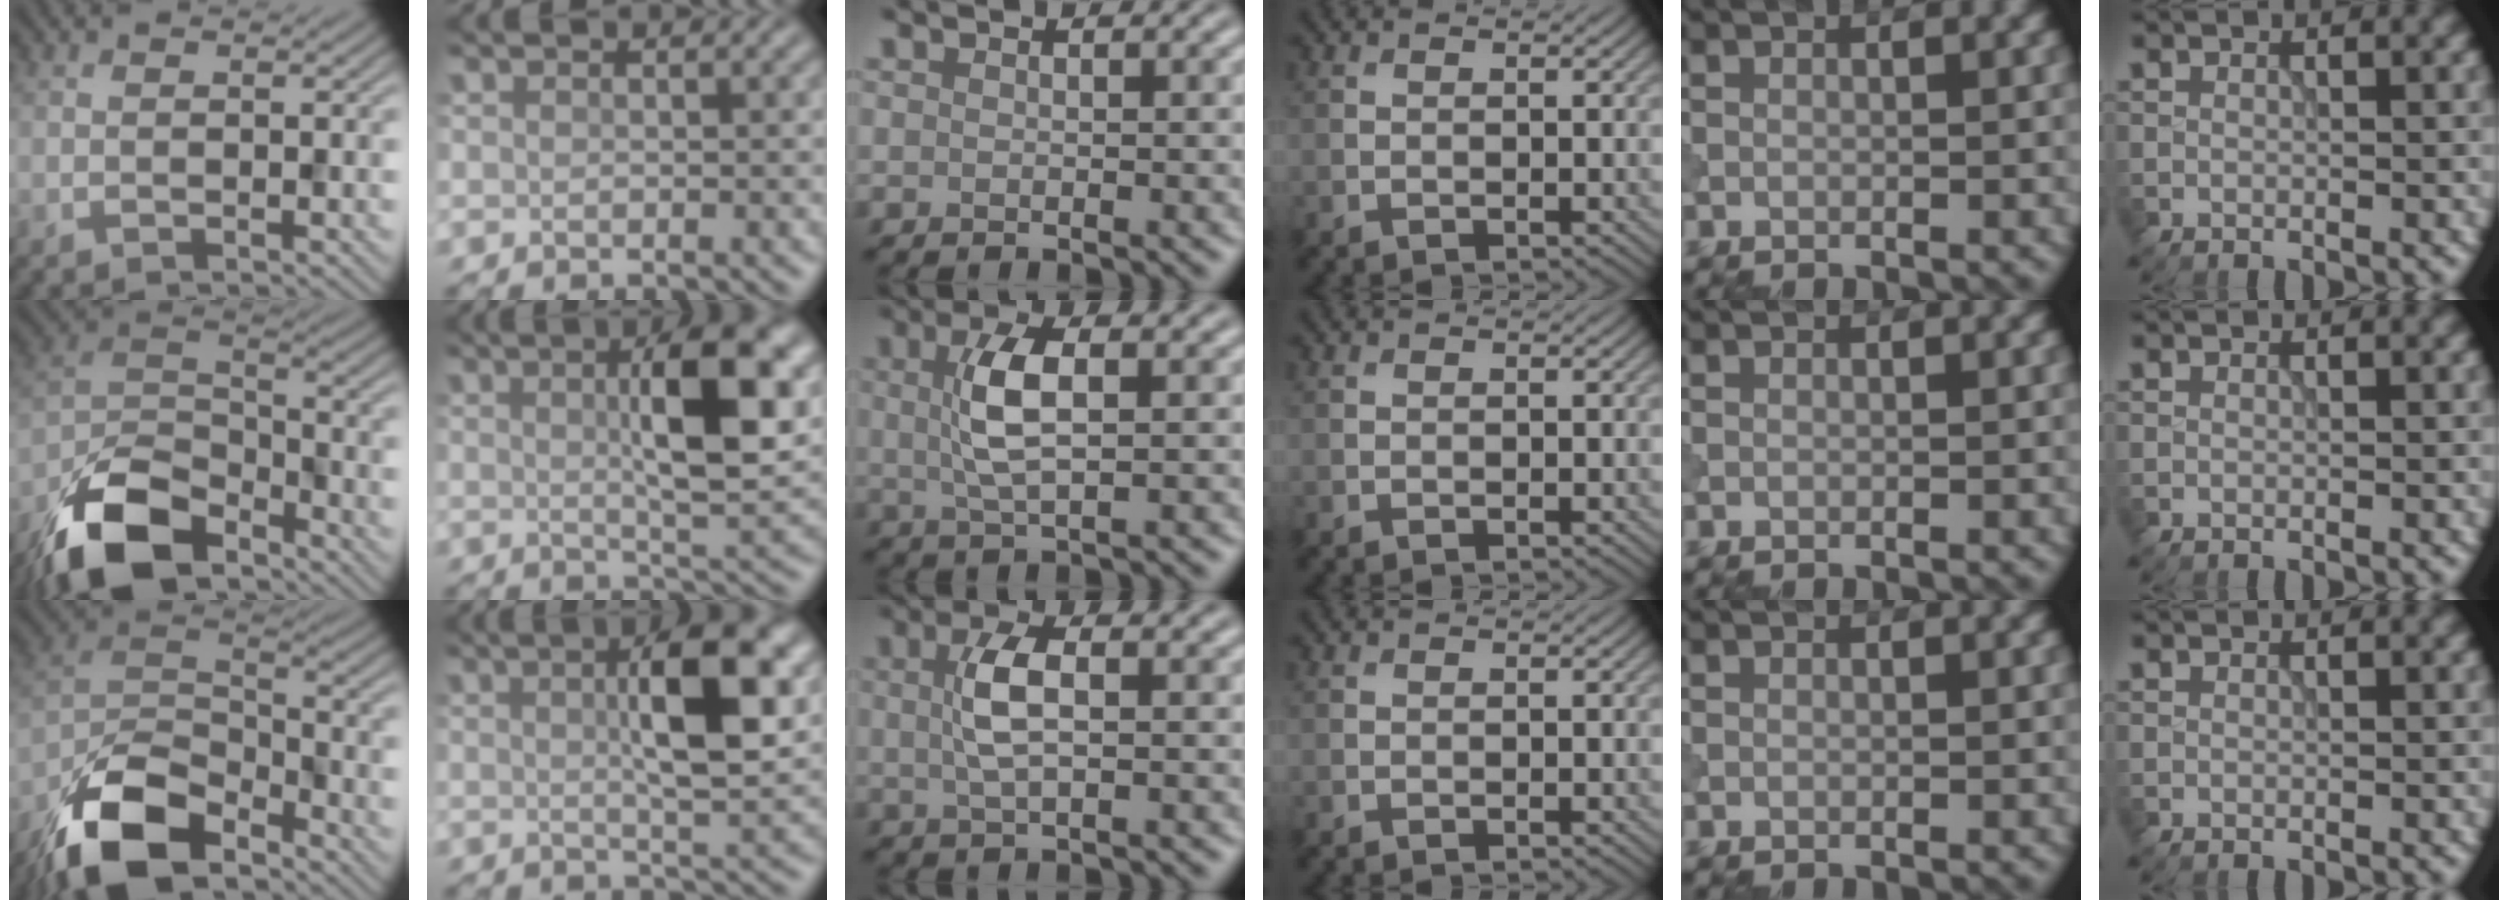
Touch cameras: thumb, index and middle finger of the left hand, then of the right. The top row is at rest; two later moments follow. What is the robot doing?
{"motion": "shake", "object": "bell"}